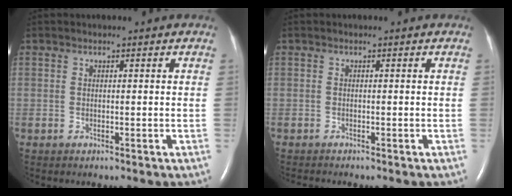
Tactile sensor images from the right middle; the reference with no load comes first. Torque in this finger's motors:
{"motor_torque": [0.59, -0.76, 0.05, 0.03]}